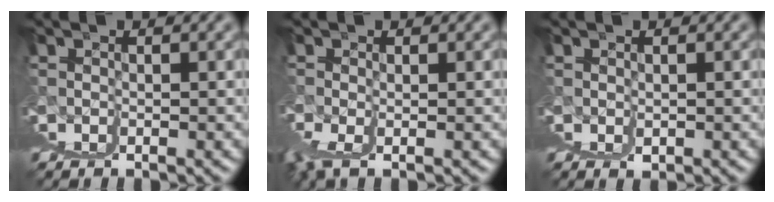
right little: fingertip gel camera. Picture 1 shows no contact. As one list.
[{"total": 2.7, "force": [0.9, -2.3, 1.2], "torque": [-0.004, 0.004, 0.023]}, {"total": 1.2, "force": [0.4, 0.9, 0.5], "torque": [-0.007, -0.005, 0.010]}]